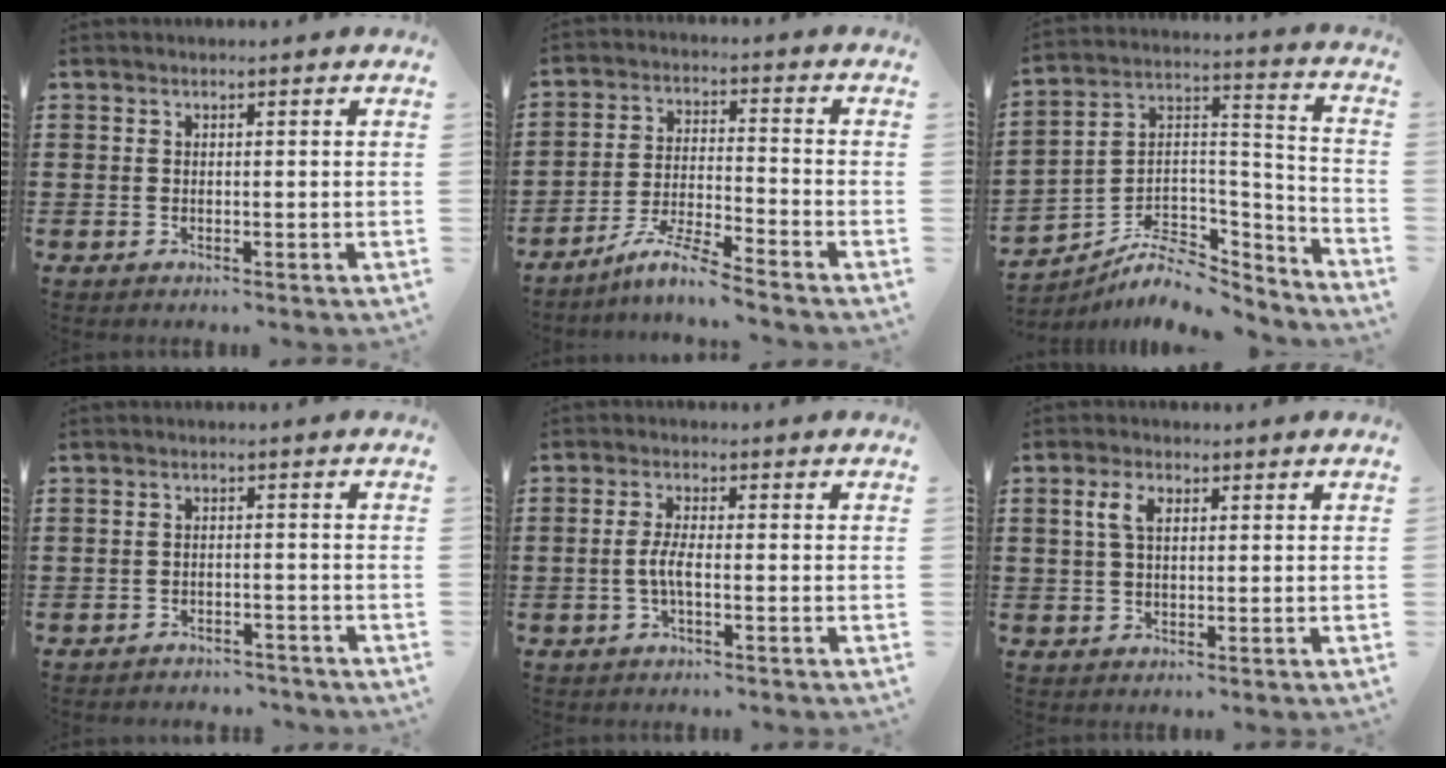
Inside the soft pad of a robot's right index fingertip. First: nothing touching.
{"total": 6.5, "force": [-5.7, -0.3, 3.1], "torque": [-0.072, -0.011, -0.112]}
{"total": 8.2, "force": [-6.2, 4.4, 3.1], "torque": [-0.062, 0.011, -0.116]}
{"total": 2.1, "force": [-2.1, 0.3, 0.0], "torque": [-0.008, -0.001, -0.045]}
{"total": 3.4, "force": [-0.9, 0.7, 3.2], "torque": [-0.080, -0.006, -0.024]}
{"total": 3.5, "force": [1.1, 1.8, 2.9], "torque": [-0.062, 0.010, 0.018]}